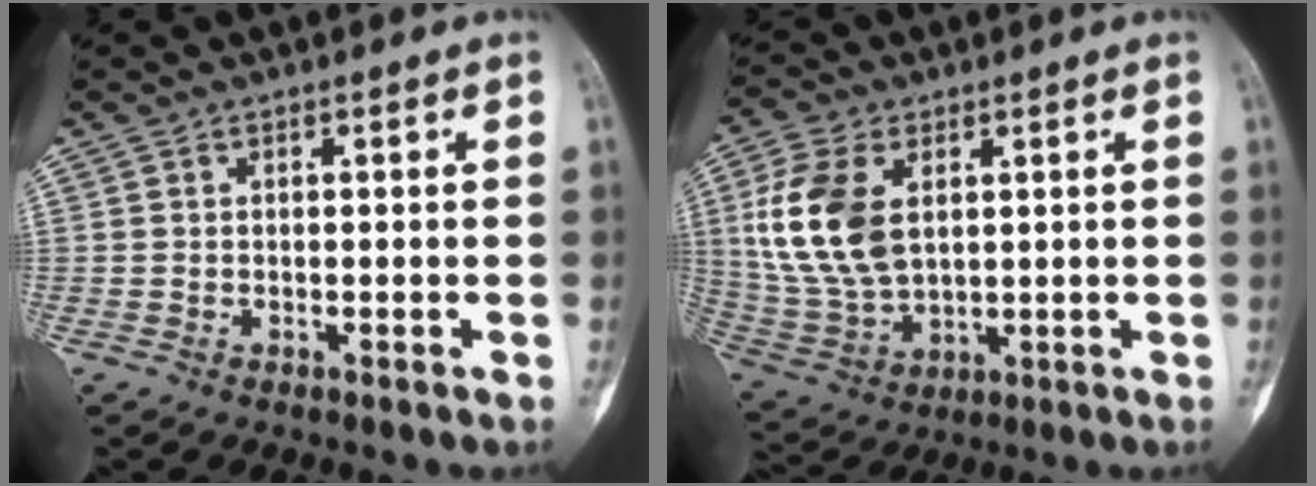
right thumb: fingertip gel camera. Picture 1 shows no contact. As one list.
[{"total": 14.3, "force": [3.3, 8.7, 10.8], "torque": [-0.223, -0.009, 0.074]}]